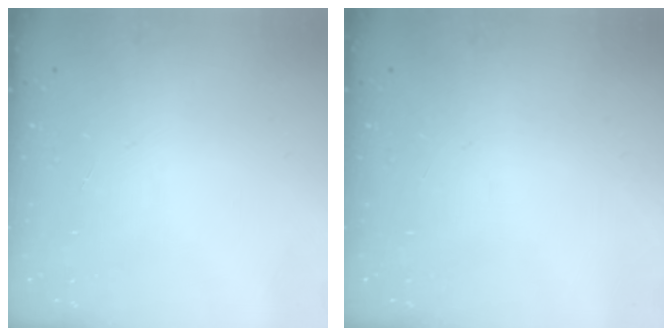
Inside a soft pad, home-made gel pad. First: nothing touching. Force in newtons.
{"total": 0.0}